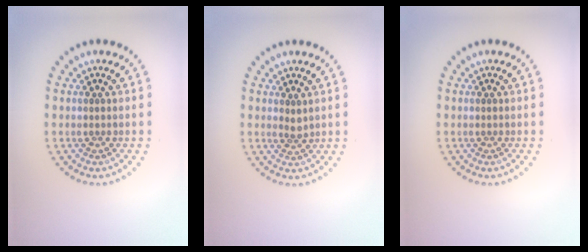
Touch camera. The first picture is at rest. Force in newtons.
{"total": 1.0, "press": 0.8, "slide": 0.6}
{"total": 0.0}